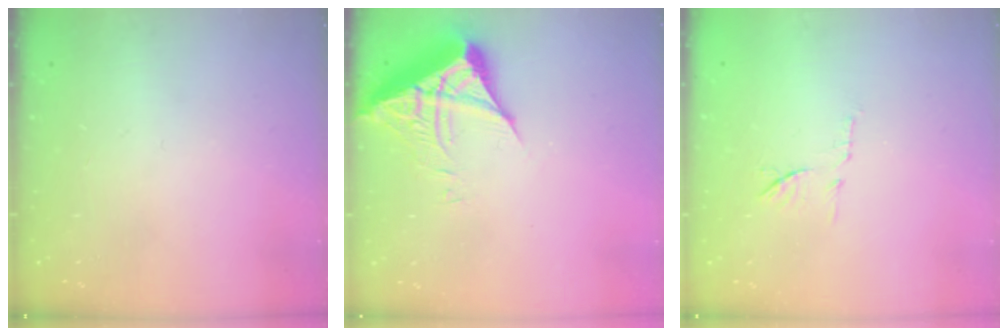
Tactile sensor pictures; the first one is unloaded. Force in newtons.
{"total": 7.2, "press": 7.2, "slide": 0.6}
{"total": 7.1, "press": 7.1, "slide": 1.0}